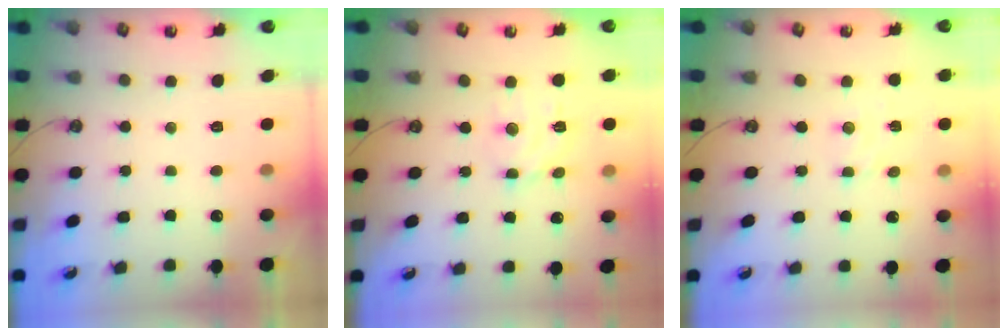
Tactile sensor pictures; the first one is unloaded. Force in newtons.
{"total": 8.0, "press": 8.0, "slide": 0.5}
{"total": 3.4, "press": 3.3, "slide": 0.5}